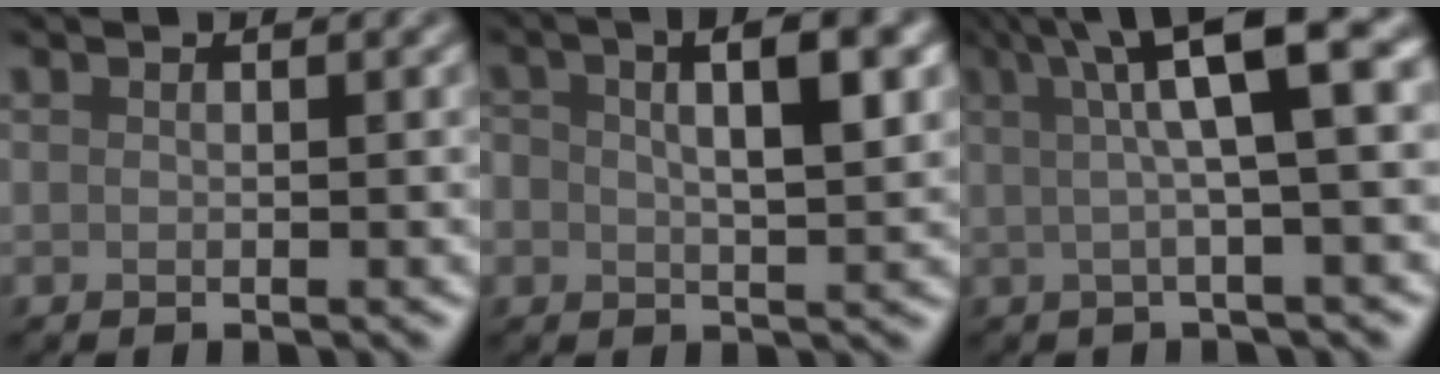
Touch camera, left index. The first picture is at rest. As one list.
[{"total": 5.5, "force": [1.4, 2.2, 4.9], "torque": [-0.065, 0.013, 0.017]}, {"total": 8.1, "force": [2.7, 1.7, 7.5], "torque": [-0.099, 0.023, 0.039]}]